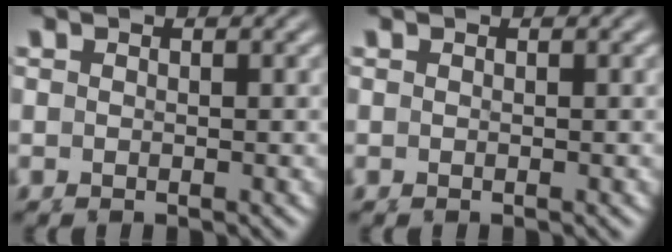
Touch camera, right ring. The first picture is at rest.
{"total": 0.0}